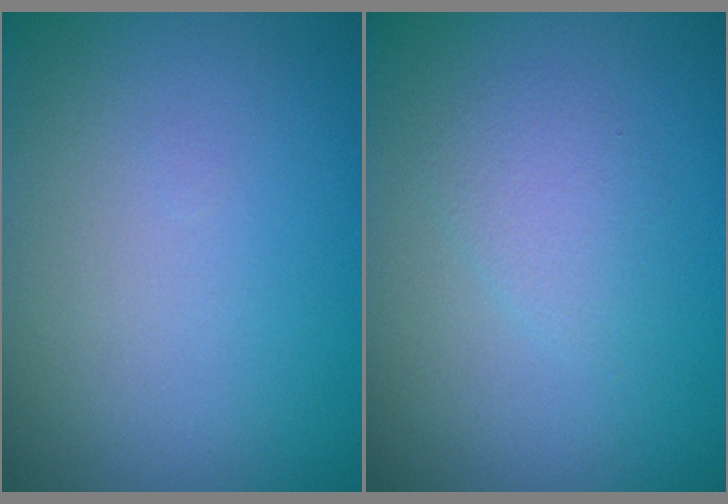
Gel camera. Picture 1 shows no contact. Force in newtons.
{"total": 1.6, "press": 1.6, "slide": 0.1}